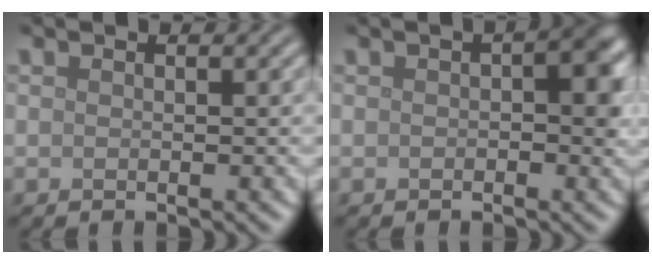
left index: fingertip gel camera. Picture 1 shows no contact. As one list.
[{"total": 3.4, "force": [0.4, 1.6, 3.0], "torque": [-0.029, 0.007, 0.000]}]